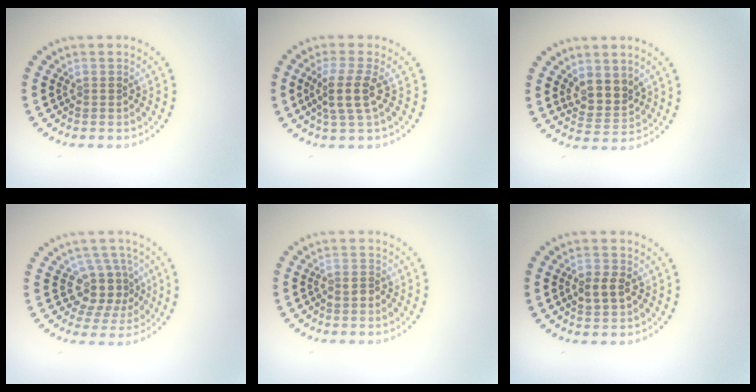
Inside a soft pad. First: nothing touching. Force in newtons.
{"total": 3.1, "press": 2.4, "slide": 2.0}
{"total": 3.0, "press": 2.5, "slide": 1.6}
{"total": 3.9, "press": 3.3, "slide": 2.2}
{"total": 1.1, "press": 0.9, "slide": 0.7}
{"total": 2.5, "press": 2.5, "slide": 0.2}